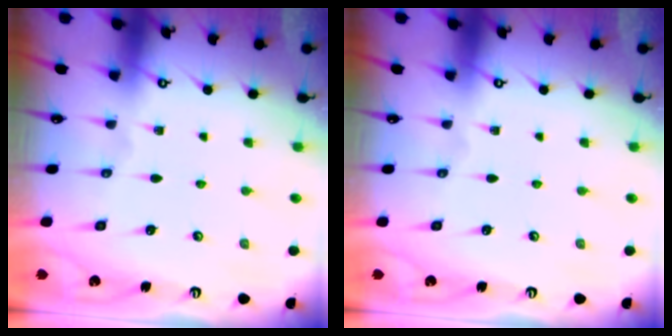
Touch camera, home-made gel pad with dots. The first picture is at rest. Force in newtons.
{"total": 0.0}